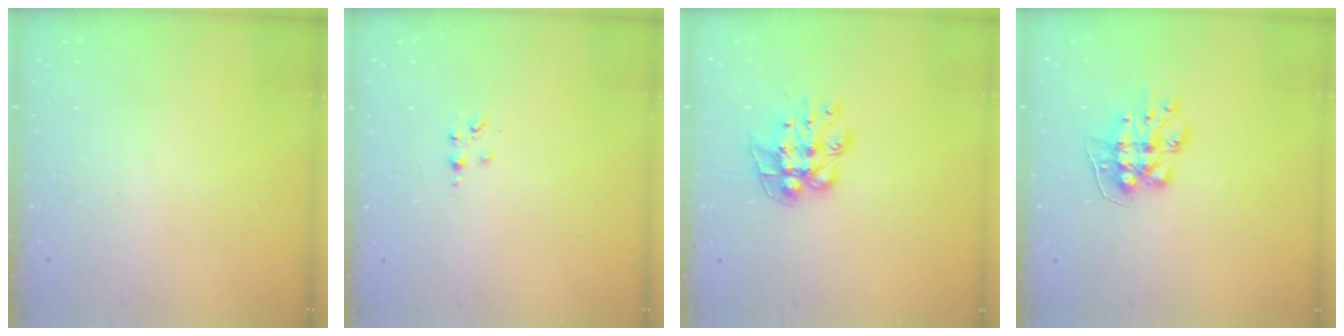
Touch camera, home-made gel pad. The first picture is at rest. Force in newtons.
{"total": 4.3, "press": 4.2, "slide": 0.6}
{"total": 9.6, "press": 9.6, "slide": 0.6}
{"total": 9.3, "press": 9.3, "slide": 0.3}